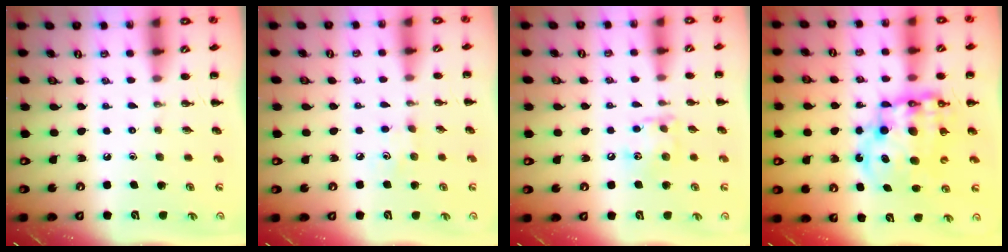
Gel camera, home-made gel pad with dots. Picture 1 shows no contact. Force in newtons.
{"total": 3.9, "press": 3.8, "slide": 1.0}
{"total": 9.5, "press": 9.5, "slide": 0.7}
{"total": 15.6, "press": 15.1, "slide": 3.6}